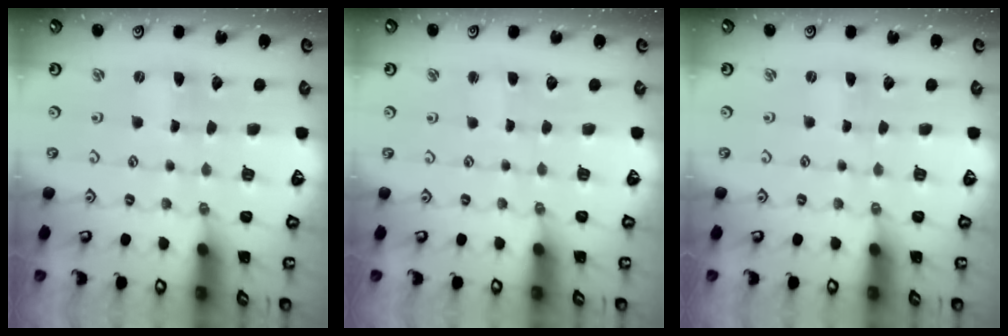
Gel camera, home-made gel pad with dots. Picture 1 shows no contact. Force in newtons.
{"total": 1.5, "press": 1.5, "slide": 0.2}
{"total": 0.0}